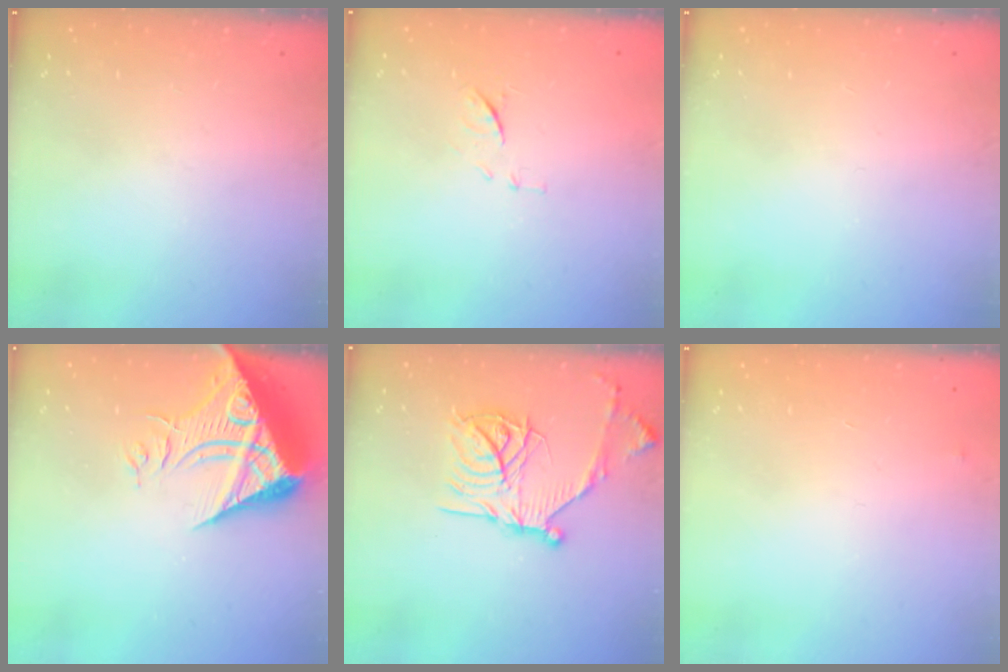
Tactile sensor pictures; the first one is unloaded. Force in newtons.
{"total": 6.2, "press": 6.2, "slide": 1.0}
{"total": 0.0}
{"total": 19.4, "press": 19.3, "slide": 2.1}
{"total": 19.9, "press": 19.8, "slide": 1.5}
{"total": 2.5, "press": 2.5, "slide": 0.4}